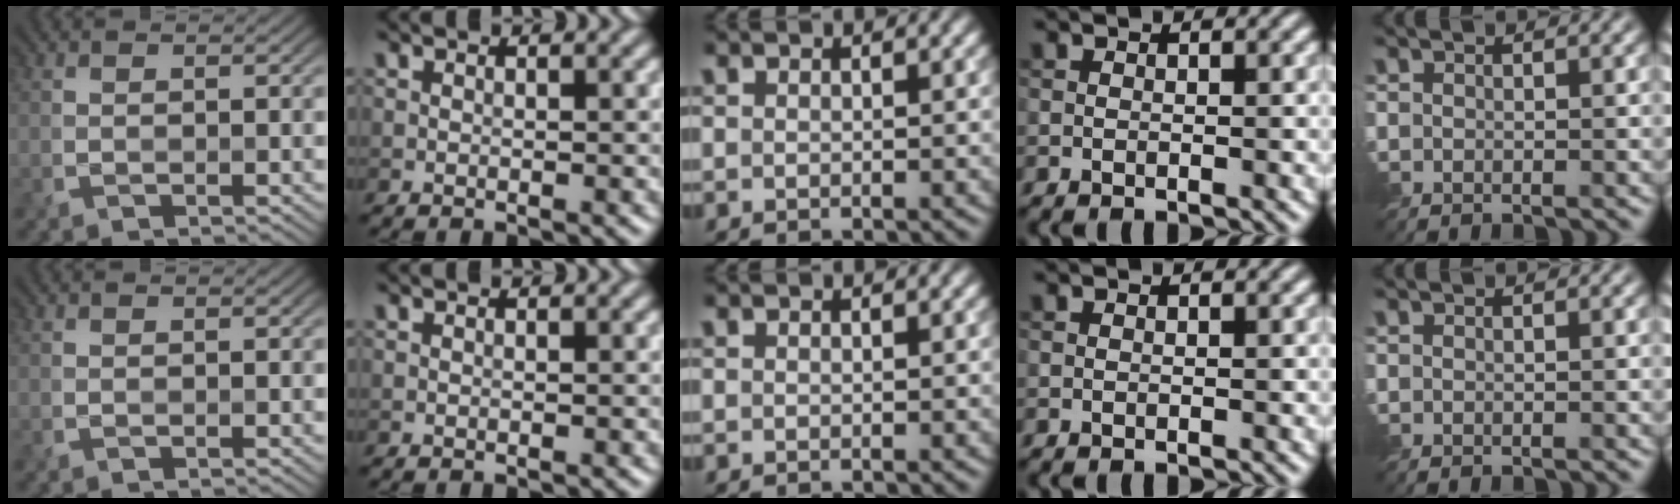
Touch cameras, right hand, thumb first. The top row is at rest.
{}